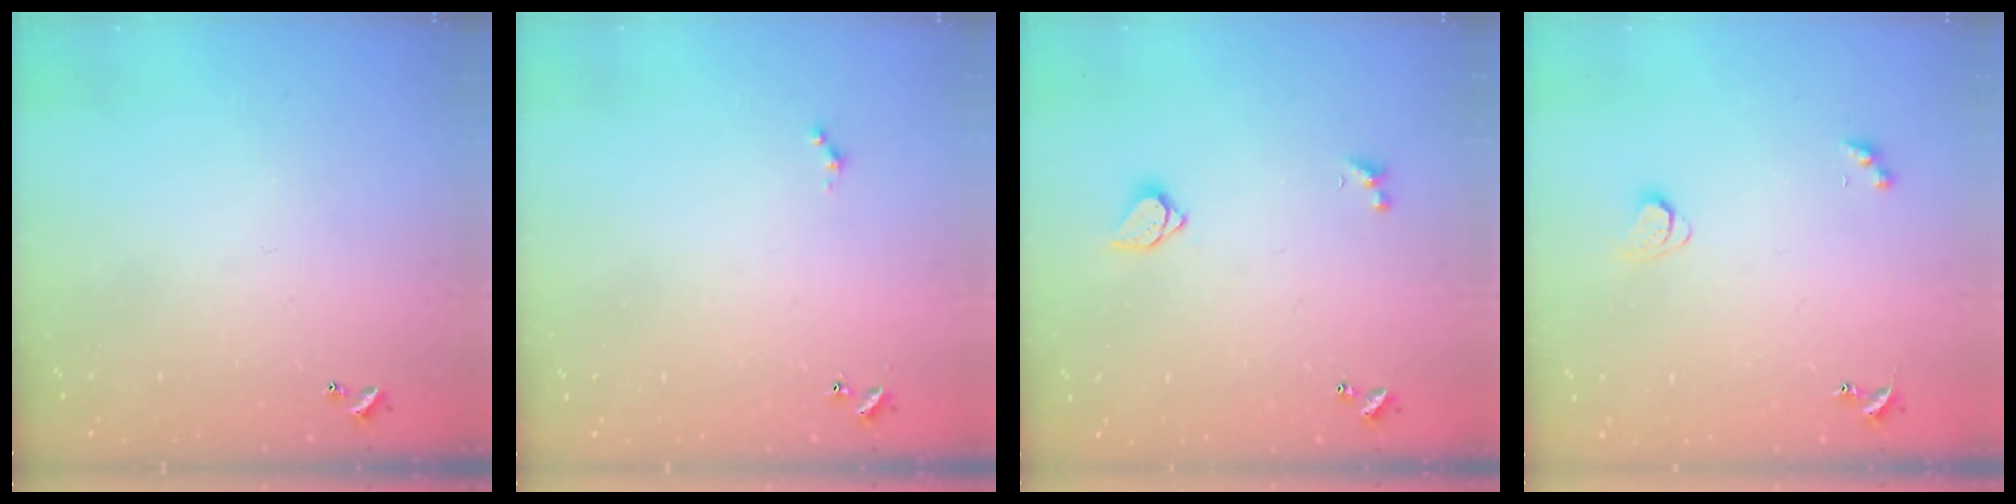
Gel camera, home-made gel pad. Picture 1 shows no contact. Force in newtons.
{"total": 0.0}
{"total": 1.5, "press": 1.5, "slide": 0.3}
{"total": 1.7, "press": 1.7, "slide": 0.3}